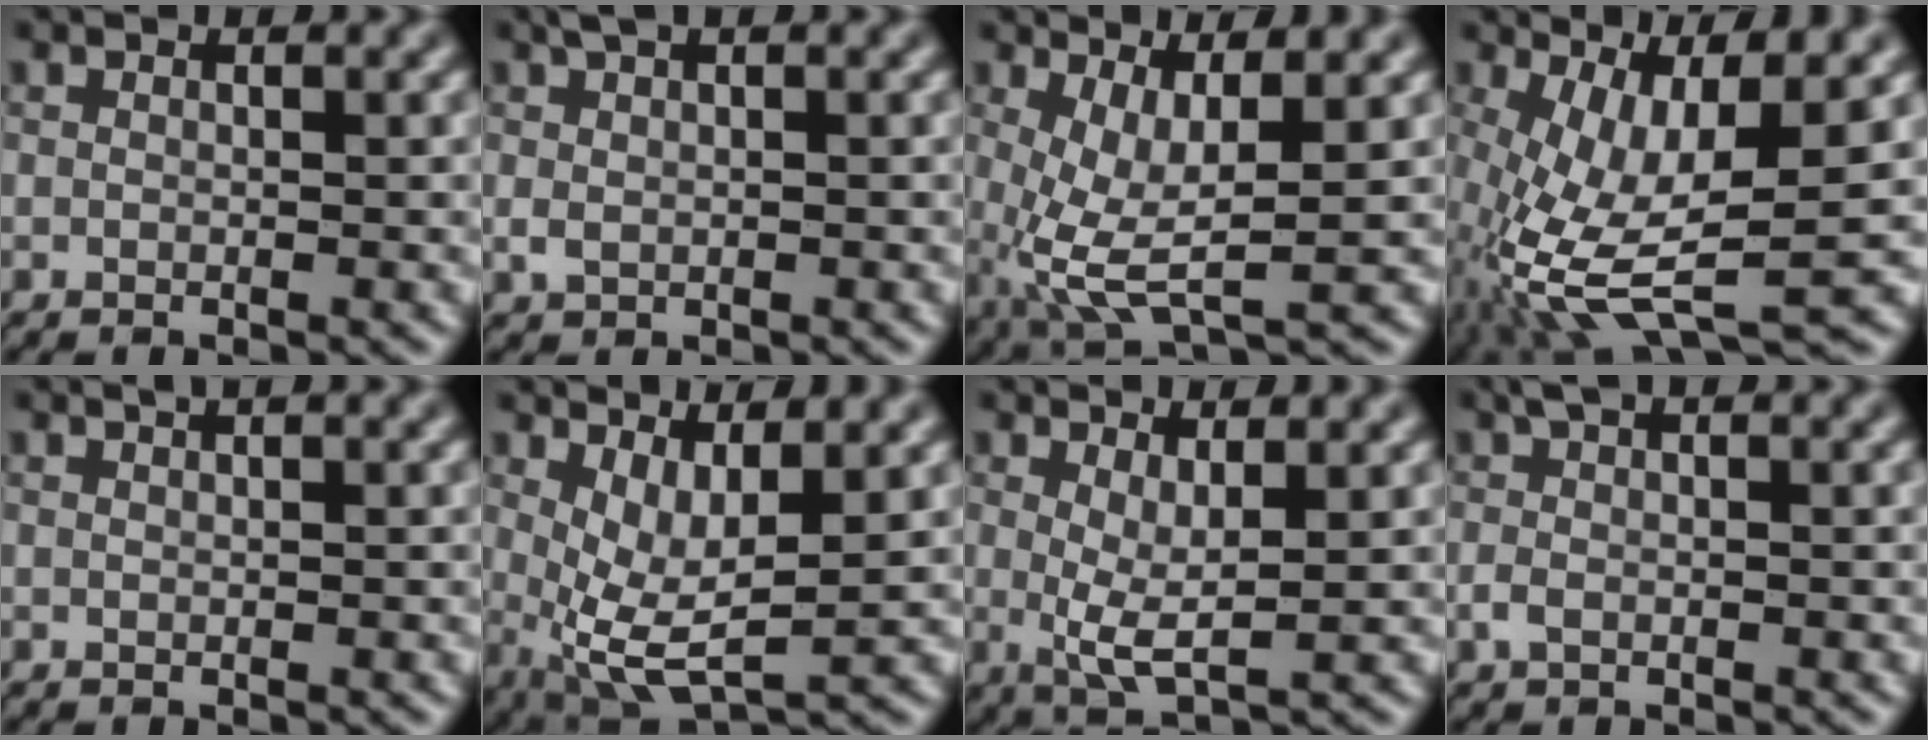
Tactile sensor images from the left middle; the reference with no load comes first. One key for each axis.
{"total": 1.9, "fx": 0.8, "fy": 1.0, "fz": 1.4, "tx": -0.032, "ty": 0.005, "tz": 0.015}
{"total": 5.5, "fx": 0.3, "fy": 1.8, "fz": 5.2, "tx": -0.109, "ty": -0.010, "tz": 0.010}
{"total": 10.0, "fx": -2.1, "fy": 3.3, "fz": 9.2, "tx": -0.200, "ty": -0.010, "tz": -0.036}
{"total": 0.9, "fx": 0.6, "fy": 0.2, "fz": 0.6, "tx": -0.007, "ty": 0.001, "tz": 0.006}
{"total": 5.4, "fx": 1.0, "fy": 2.0, "fz": 4.9, "tx": -0.099, "ty": -0.017, "tz": 0.026}
{"total": 3.4, "fx": 0.8, "fy": 0.9, "fz": 3.2, "tx": -0.061, "ty": -0.009, "tz": 0.016}
{"total": 1.8, "fx": 0.2, "fy": 0.8, "fz": 1.6, "tx": -0.036, "ty": 0.007, "tz": 0.000}